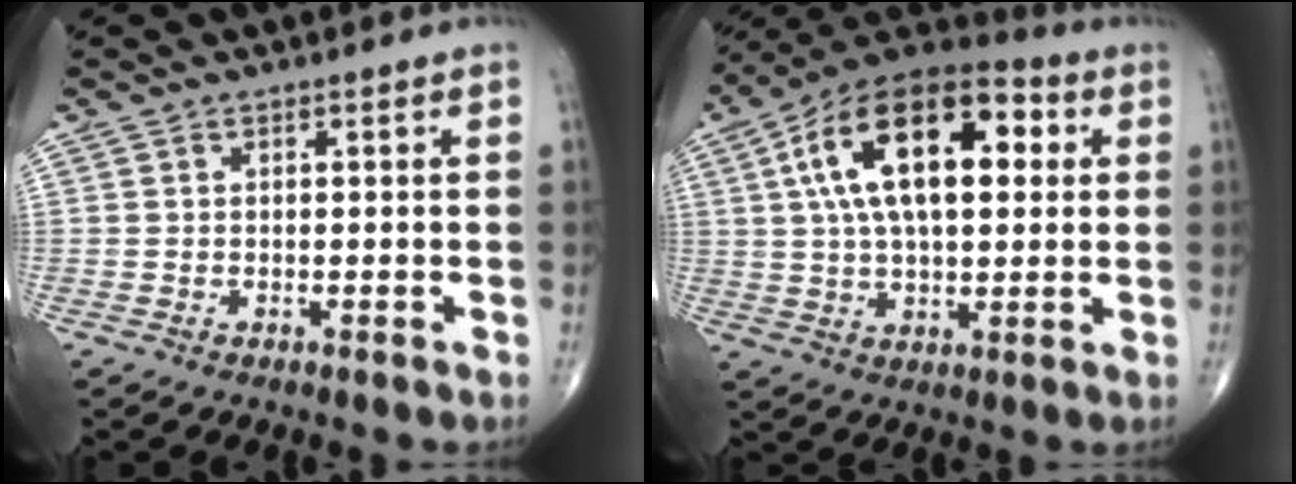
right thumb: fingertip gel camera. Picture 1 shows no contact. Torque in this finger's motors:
{"motor_torque": [0.53, 4.48, 1.96, 0.42, 0.73]}